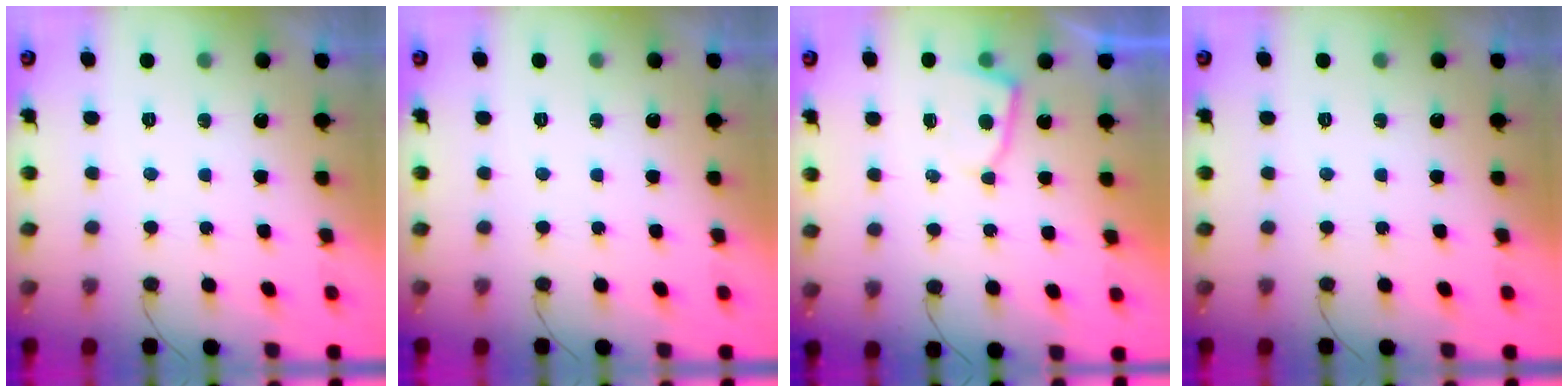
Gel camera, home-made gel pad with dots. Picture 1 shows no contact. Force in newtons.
{"total": 0.0}
{"total": 4.7, "press": 4.7, "slide": 0.5}
{"total": 0.0}